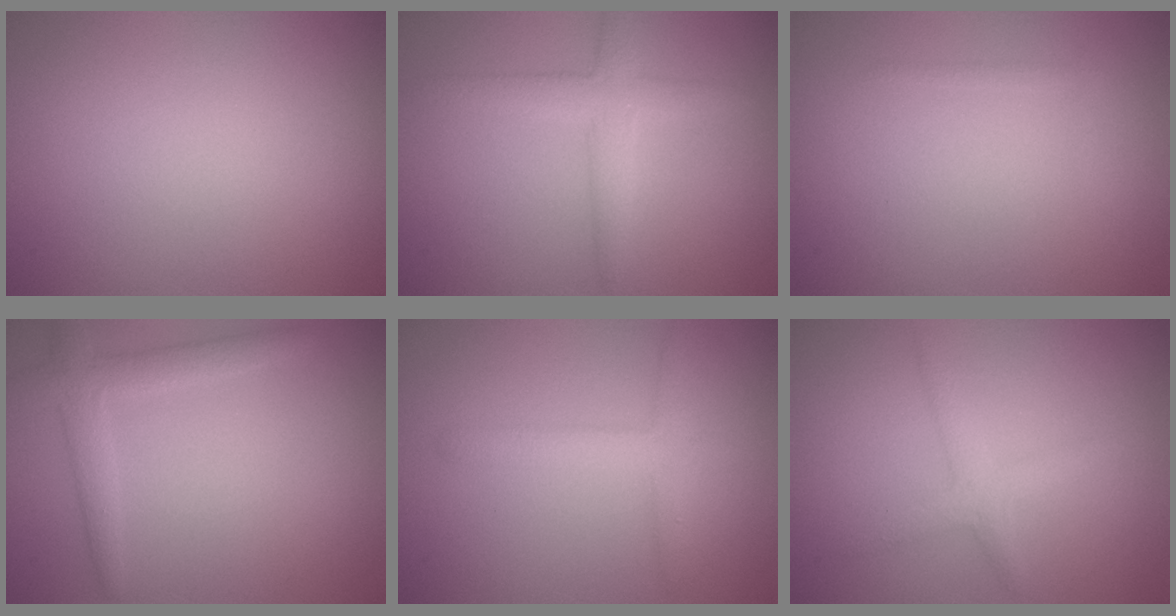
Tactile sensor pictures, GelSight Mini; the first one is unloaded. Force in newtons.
{"total": 3.1, "press": 3.1, "slide": 0.1}
{"total": 0.5, "press": 0.5, "slide": 0.0}
{"total": 2.7, "press": 2.7, "slide": 0.1}
{"total": 2.4, "press": 2.4, "slide": 0.1}
{"total": 2.1, "press": 2.1, "slide": 0.1}